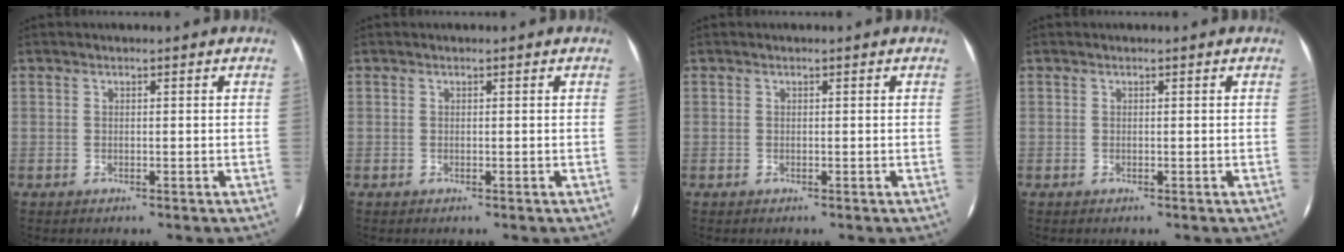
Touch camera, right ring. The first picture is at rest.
{"total": 0.0}
{"total": 0.0}
{"total": 0.0}